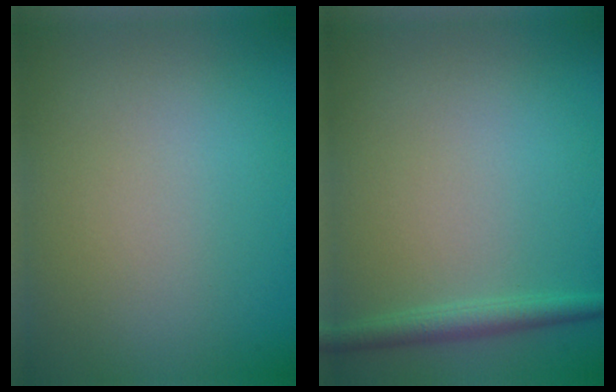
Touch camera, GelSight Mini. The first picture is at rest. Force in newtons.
{"total": 2.0, "press": 2.0, "slide": 0.1}